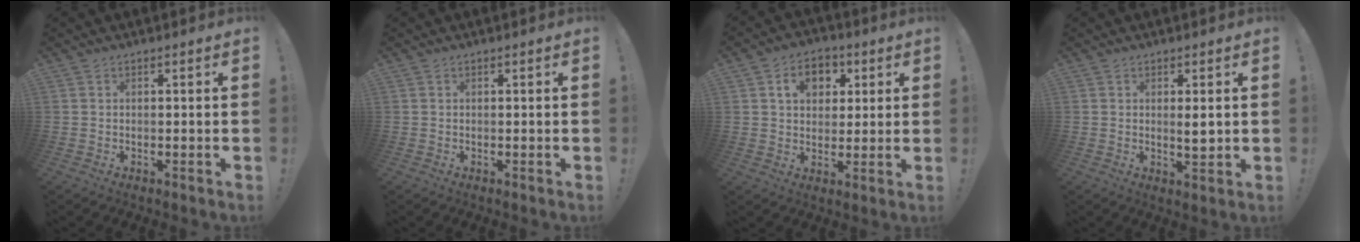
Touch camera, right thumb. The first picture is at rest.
{"total": 0.0}
{"total": 9.4, "force": [3.4, 7.4, 4.8], "torque": [-0.061, -0.005, 0.063]}
{"total": 3.4, "force": [0.6, 0.5, 3.3], "torque": [-0.039, -0.015, 0.005]}